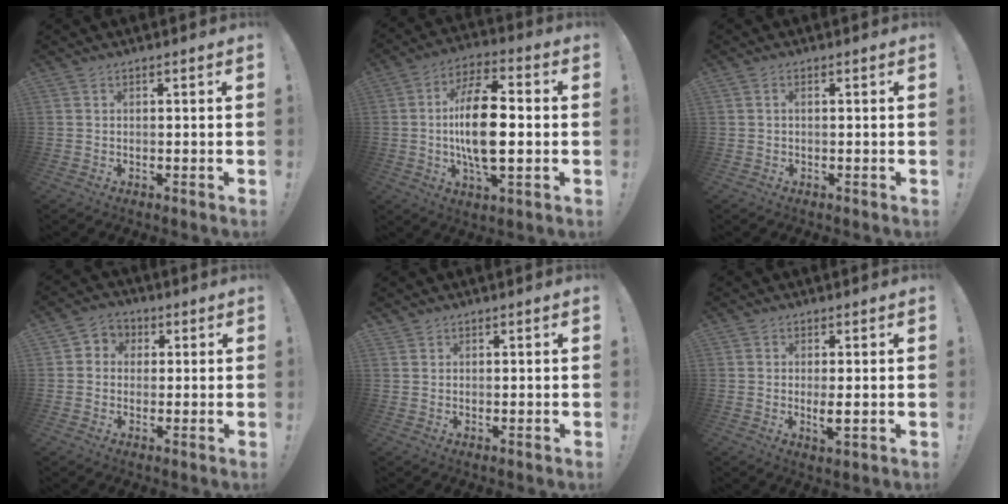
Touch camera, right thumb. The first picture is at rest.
{"total": 16.8, "force": [-0.9, 7.2, 15.2], "torque": [-0.274, 0.002, -0.023]}
{"total": 0.8, "force": [-0.1, 0.1, 0.8], "torque": [-0.017, 0.000, -0.001]}
{"total": 4.8, "force": [-0.4, 4.6, 1.2], "torque": [-0.010, 0.010, -0.006]}
{"total": 1.0, "force": [0.9, 0.4, 0.2], "torque": [0.002, -0.005, 0.017]}
{"total": 3.5, "force": [0.2, 0.6, 3.4], "torque": [-0.044, -0.010, 0.002]}